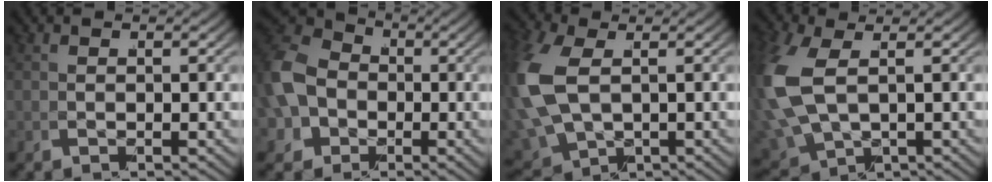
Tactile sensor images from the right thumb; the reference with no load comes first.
{"total": 10.9, "force": [0.4, 9.4, 5.6], "torque": [-0.136, -0.016, 0.005]}
{"total": 8.5, "force": [0.3, 6.2, 5.8], "torque": [-0.178, -0.052, 0.045]}
{"total": 7.7, "force": [0.5, 5.3, 5.5], "torque": [-0.176, -0.045, 0.049]}